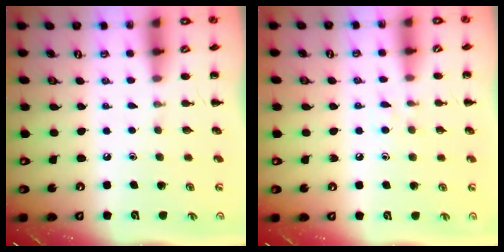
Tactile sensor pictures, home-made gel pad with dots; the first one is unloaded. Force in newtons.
{"total": 4.2, "press": 3.7, "slide": 1.9}